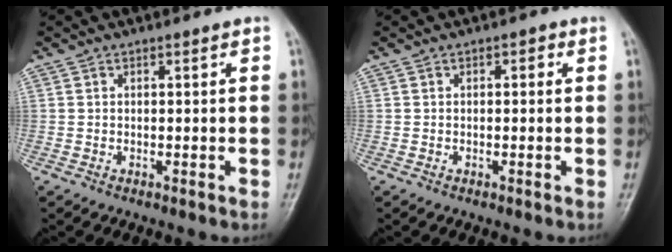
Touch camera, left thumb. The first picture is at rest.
{"total": 1.0, "force": [0.1, 0.7, 0.7], "torque": [0.001, 0.004, -0.007]}